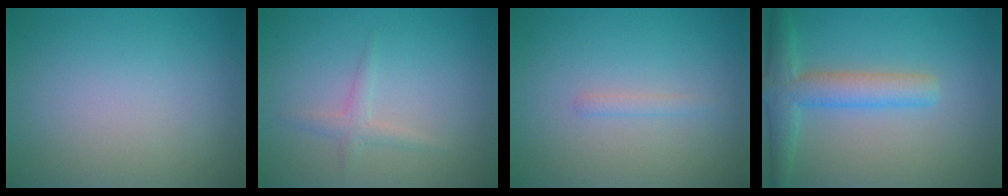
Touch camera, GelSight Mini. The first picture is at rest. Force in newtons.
{"total": 1.3, "press": 1.3, "slide": 0.1}
{"total": 0.8, "press": 0.8, "slide": 0.0}
{"total": 4.4, "press": 4.4, "slide": 0.2}